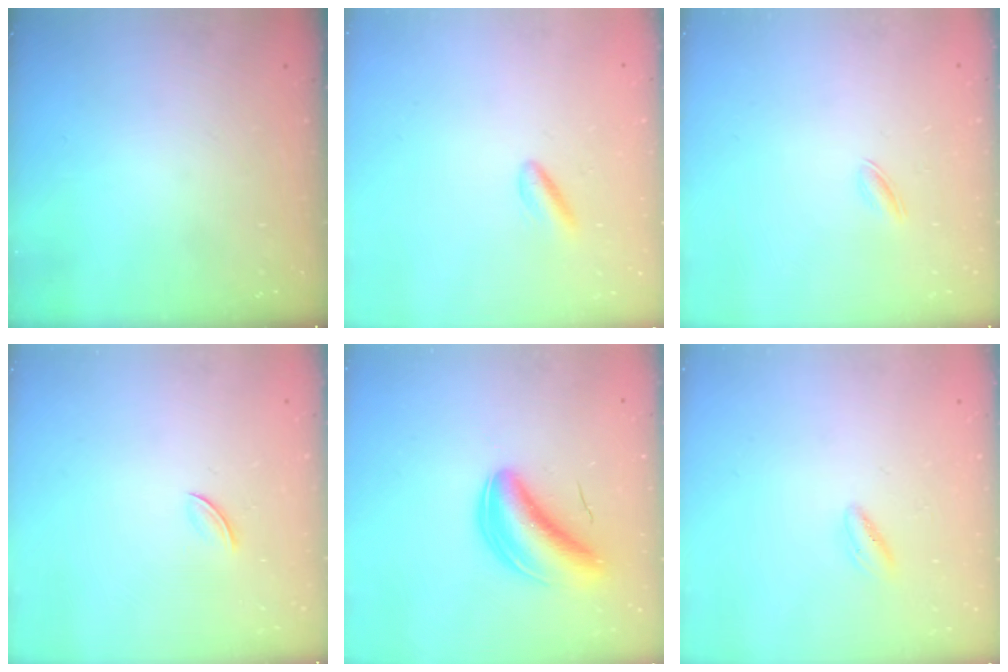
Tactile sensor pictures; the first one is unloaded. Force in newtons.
{"total": 2.4, "press": 2.3, "slide": 0.9}
{"total": 2.3, "press": 2.2, "slide": 0.7}
{"total": 2.8, "press": 2.7, "slide": 0.8}
{"total": 7.5, "press": 7.2, "slide": 2.2}
{"total": 3.2, "press": 3.0, "slide": 1.1}